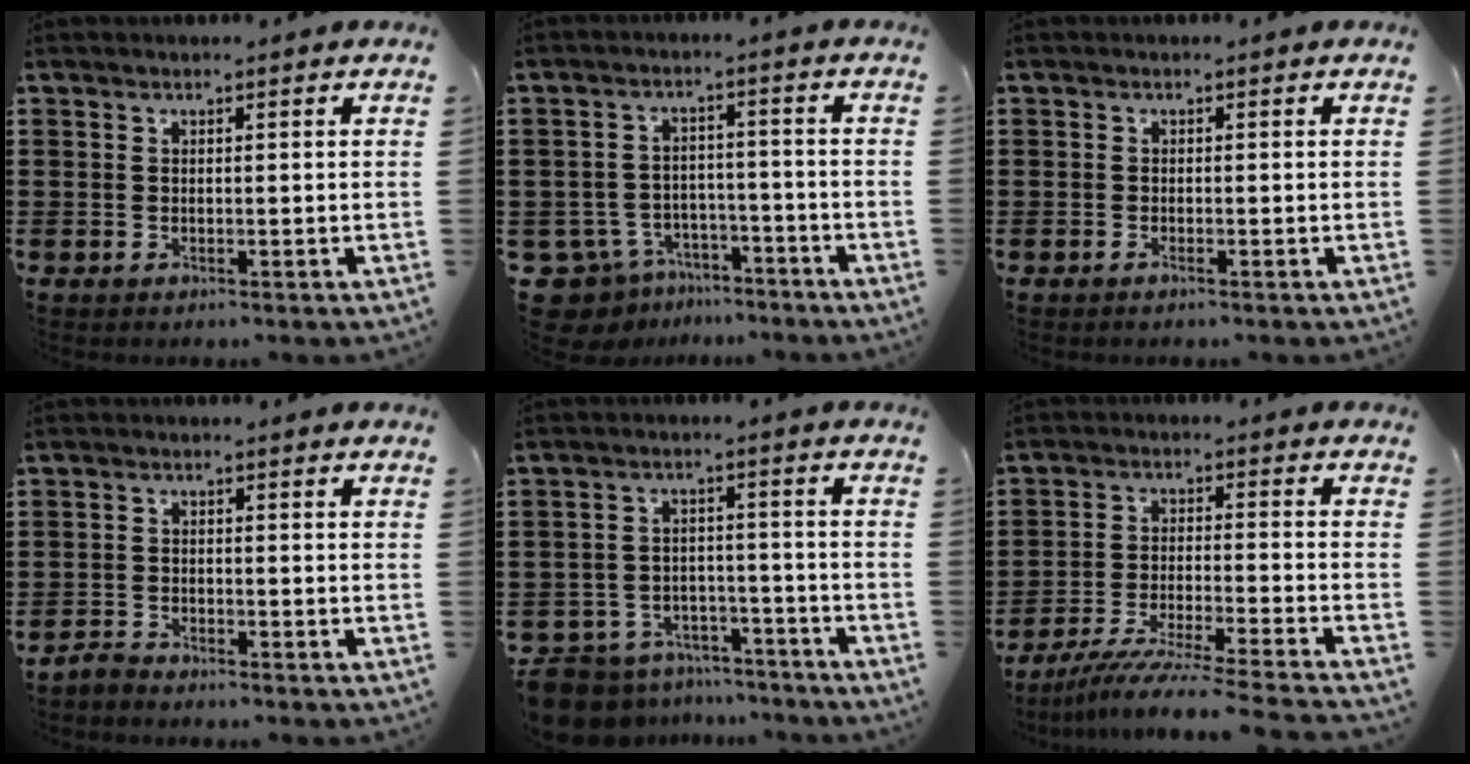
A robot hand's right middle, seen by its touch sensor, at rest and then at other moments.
{"total": 6.2, "force": [-5.5, 2.5, 0.9], "torque": [-0.046, 0.010, -0.115]}
{"total": 0.5, "force": [-0.3, 0.0, 0.4], "torque": [-0.009, -0.002, -0.006]}
{"total": 1.9, "force": [-1.8, 0.3, 0.3], "torque": [-0.019, -0.001, -0.039]}
{"total": 7.6, "force": [-7.4, 1.6, 0.9], "torque": [-0.033, 0.016, -0.152]}
{"total": 7.3, "force": [-6.5, -0.8, 3.3], "torque": [-0.067, -0.021, -0.127]}